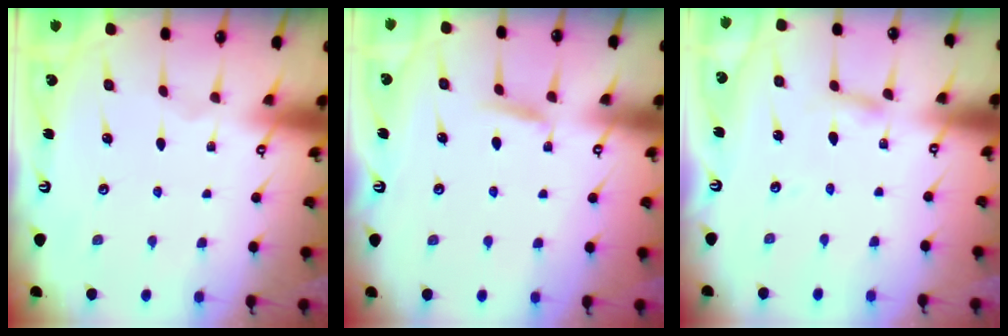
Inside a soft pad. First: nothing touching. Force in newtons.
{"total": 4.4, "press": 4.4, "slide": 0.7}
{"total": 2.4, "press": 2.4, "slide": 0.2}